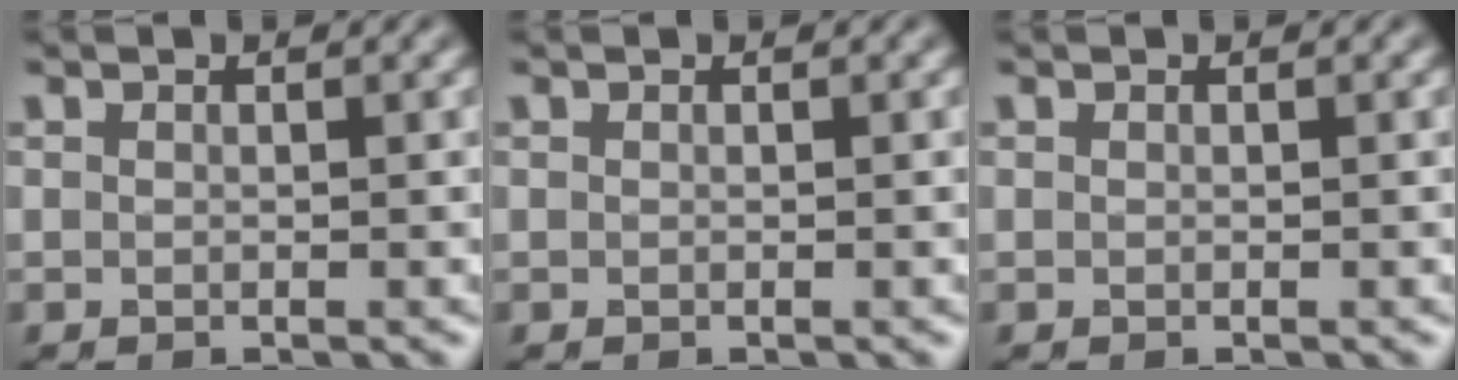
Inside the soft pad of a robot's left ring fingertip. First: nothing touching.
{"total": 0.0}
{"total": 0.0}